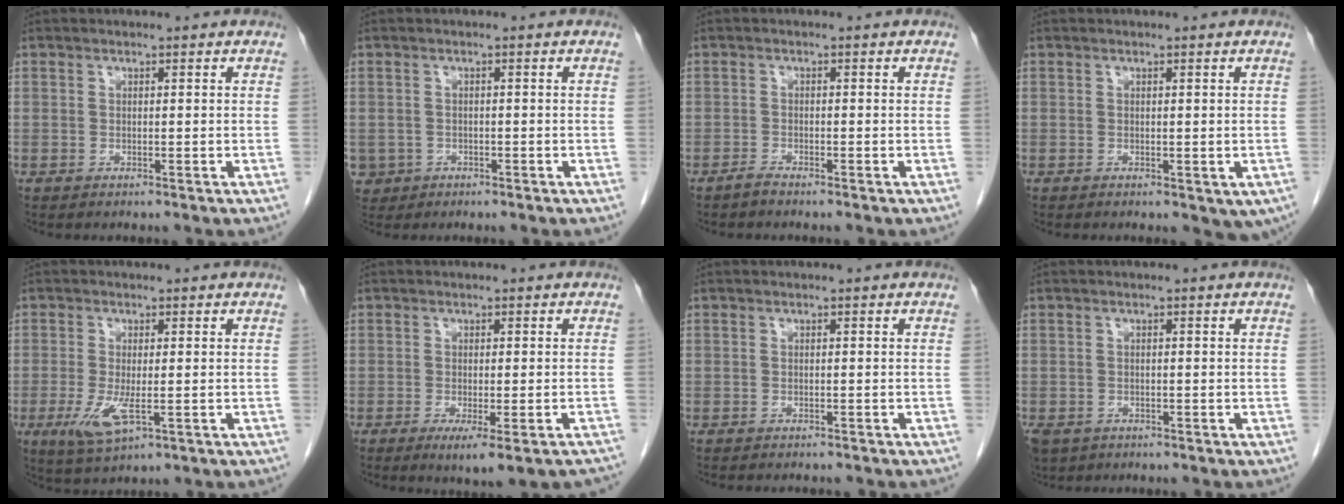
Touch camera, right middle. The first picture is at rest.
{"total": 3.7, "force": [-1.7, 3.3, 0.4], "torque": [-0.009, 0.005, -0.026]}
{"total": 1.0, "force": [-1.0, 0.0, 0.3], "torque": [-0.010, -0.002, -0.019]}
{"total": 3.1, "force": [-0.9, 1.6, 2.5], "torque": [-0.020, -0.002, -0.005]}
{"total": 5.2, "force": [-1.6, 1.5, 4.8], "torque": [-0.099, -0.014, -0.021]}
{"total": 9.3, "force": [-7.2, 1.4, 5.7], "torque": [-0.055, -0.015, -0.096]}
{"total": 3.1, "force": [-2.9, 0.7, 1.0], "torque": [-0.016, -0.005, -0.033]}
{"total": 5.7, "force": [-3.5, 4.0, 2.0], "torque": [-0.045, -0.005, -0.055]}